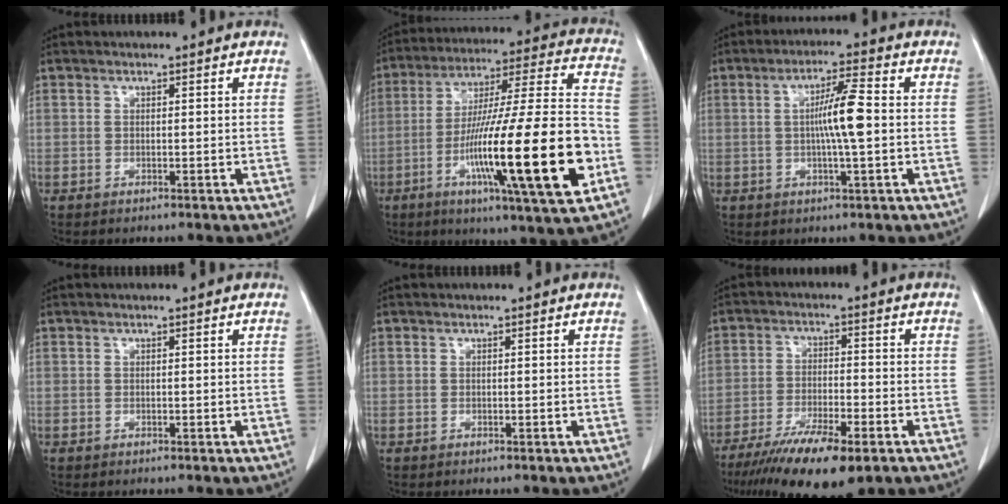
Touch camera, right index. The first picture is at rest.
{"total": 25.8, "force": [-7.8, 1.2, 24.5], "torque": [-0.387, -0.020, -0.128]}
{"total": 6.7, "force": [0.1, 0.1, 6.7], "torque": [-0.117, 0.004, 0.002]}
{"total": 0.0}
{"total": 0.0}
{"total": 12.5, "force": [-8.4, 2.4, 9.0], "torque": [-0.154, -0.029, -0.139]}